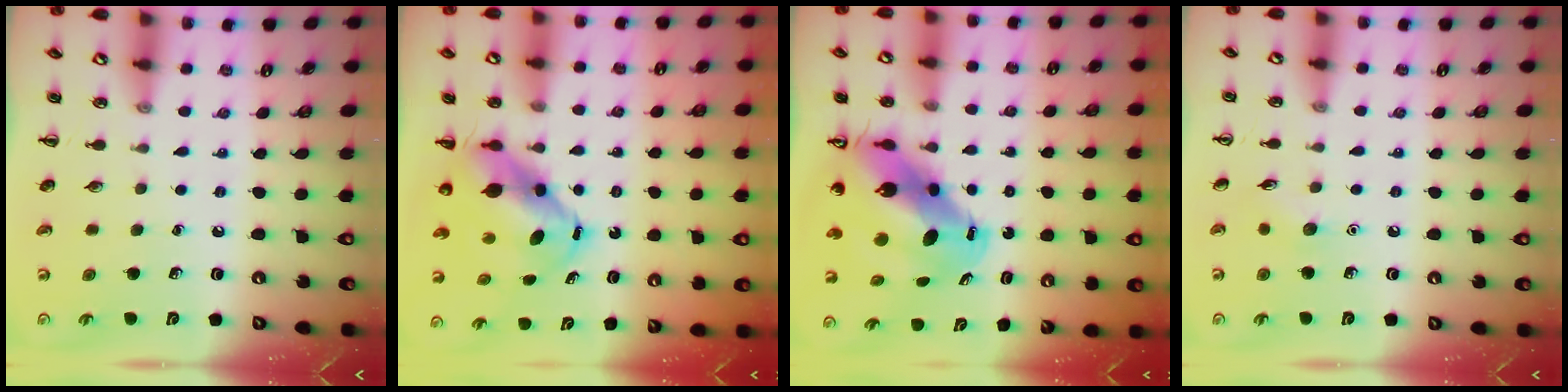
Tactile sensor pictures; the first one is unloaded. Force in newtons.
{"total": 7.2, "press": 6.8, "slide": 2.4}
{"total": 13.2, "press": 12.7, "slide": 3.6}
{"total": 5.1, "press": 4.9, "slide": 1.4}